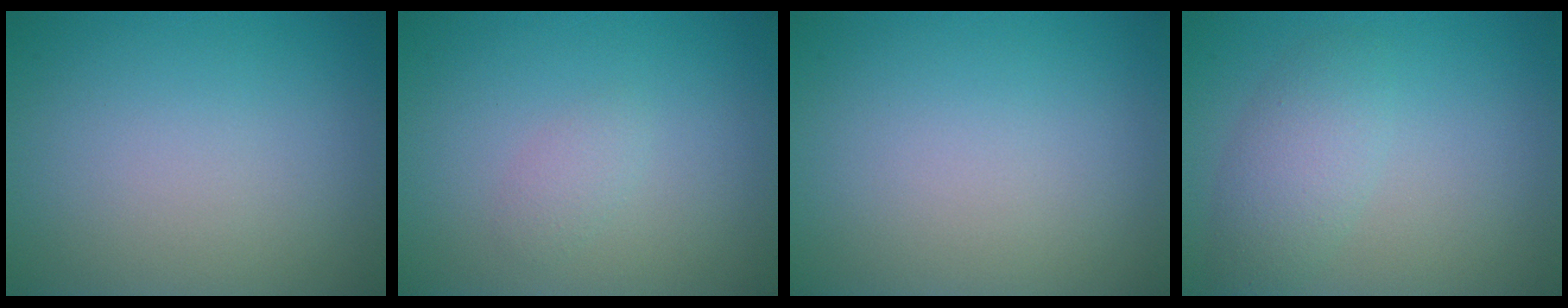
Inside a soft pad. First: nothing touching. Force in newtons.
{"total": 1.0, "press": 1.0, "slide": 0.1}
{"total": 0.0}
{"total": 3.0, "press": 3.0, "slide": 0.1}